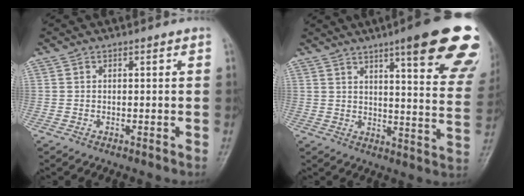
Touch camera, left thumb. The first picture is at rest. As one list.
[{"total": 23.2, "force": [14.0, 4.2, 18.0], "torque": [-0.198, -0.046, 0.169]}]